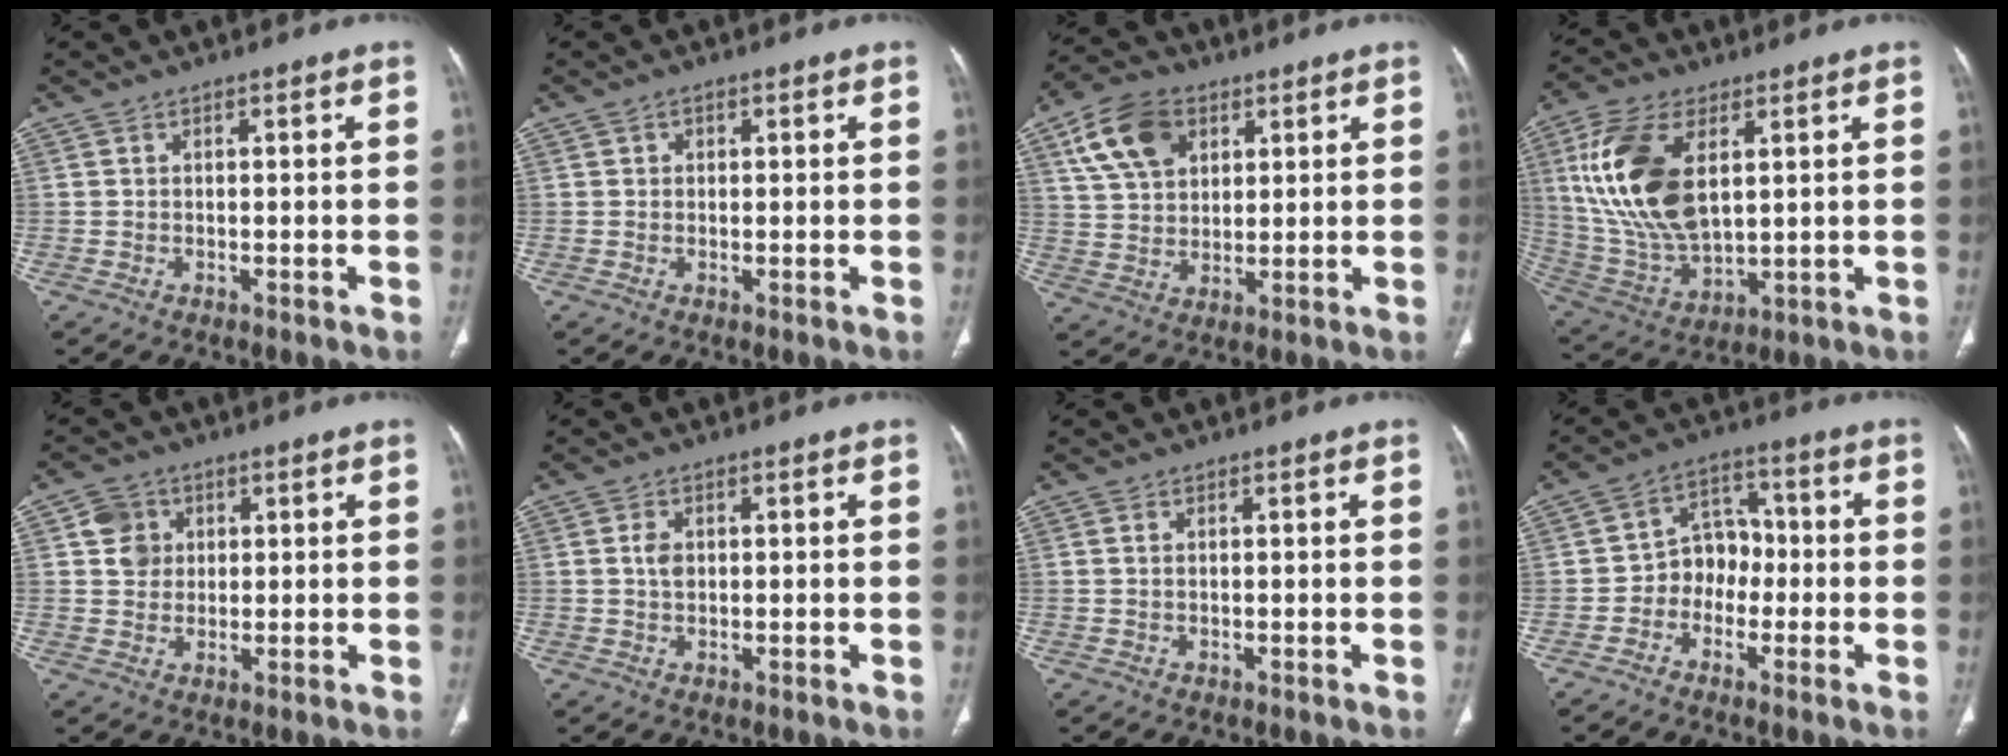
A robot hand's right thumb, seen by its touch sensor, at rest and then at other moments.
{"total": 1.0, "force": [0.3, 0.8, 0.4], "torque": [0.000, 0.001, 0.004]}
{"total": 11.7, "force": [5.3, 7.8, 7.0], "torque": [-0.114, -0.007, 0.100]}
{"total": 18.7, "force": [5.0, 10.0, 15.0], "torque": [-0.302, -0.018, 0.105]}
{"total": 5.0, "force": [1.5, 4.6, 1.5], "torque": [-0.005, -0.001, 0.026]}
{"total": 2.4, "force": [0.4, 1.7, 1.7], "torque": [-0.029, 0.000, 0.008]}
{"total": 0.6, "force": [0.2, 0.3, 0.4], "torque": [-0.011, 0.003, 0.004]}
{"total": 7.0, "force": [-1.8, 5.7, 3.6], "torque": [-0.018, 0.033, -0.044]}